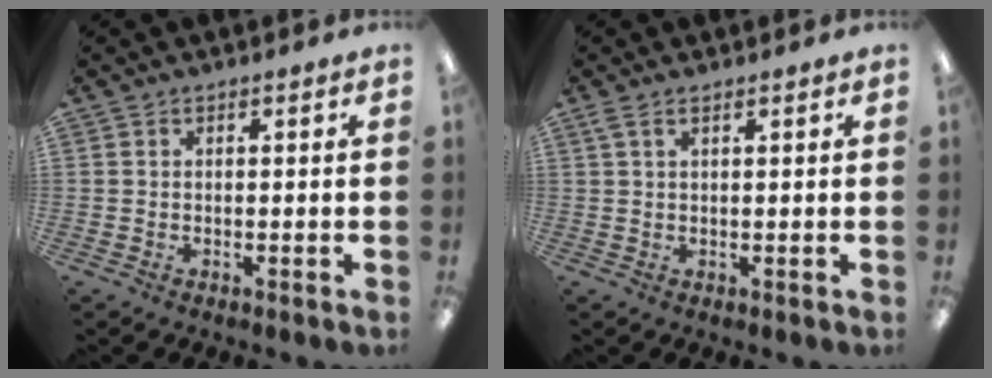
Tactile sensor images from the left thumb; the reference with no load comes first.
{"total": 2.1, "force": [1.1, 0.8, 1.6], "torque": [-0.035, 0.002, 0.019]}